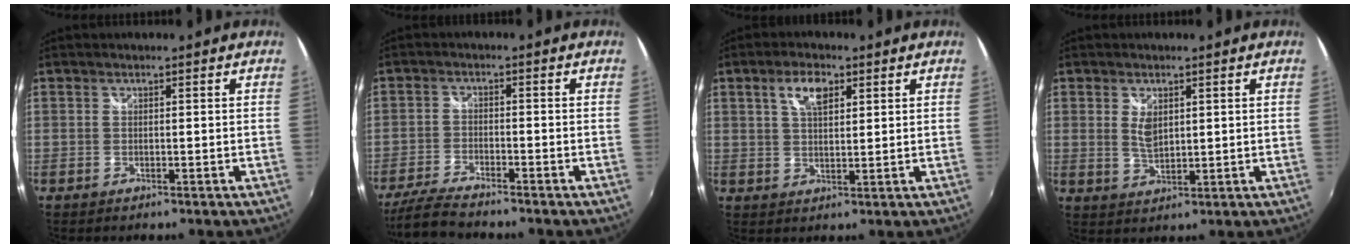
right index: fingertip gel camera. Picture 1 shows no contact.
{"total": 7.2, "force": [-6.5, 0.8, 3.0], "torque": [-0.084, -0.020, -0.123]}
{"total": 5.5, "force": [2.6, 2.5, 4.1], "torque": [-0.073, 0.009, 0.047]}
{"total": 4.0, "force": [1.2, 2.2, 3.1], "torque": [-0.051, -0.004, 0.024]}